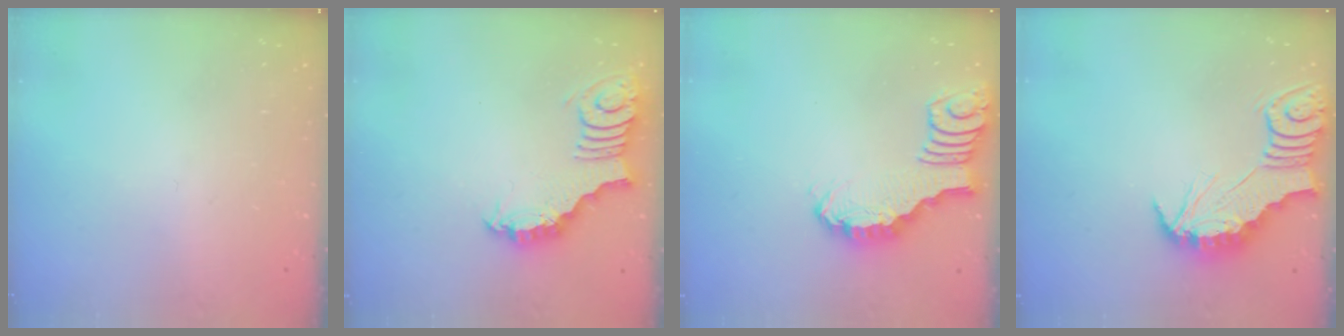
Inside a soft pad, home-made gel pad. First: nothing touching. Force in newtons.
{"total": 3.0, "press": 3.0, "slide": 0.2}
{"total": 2.8, "press": 2.7, "slide": 0.4}
{"total": 2.5, "press": 2.5, "slide": 0.2}